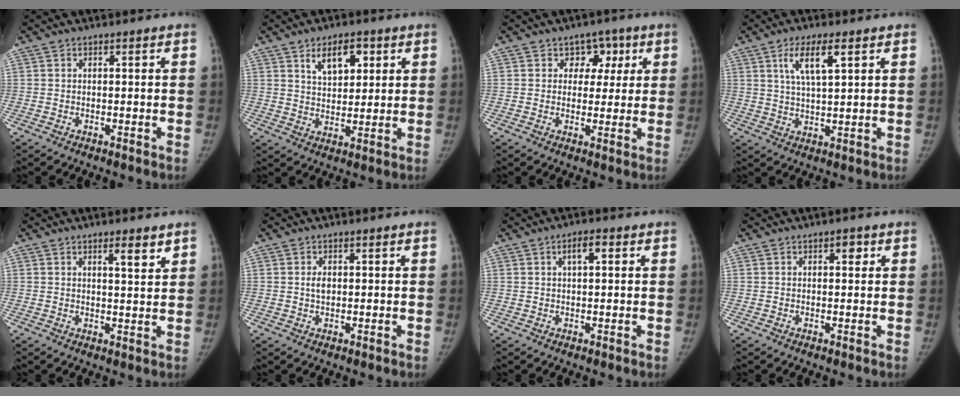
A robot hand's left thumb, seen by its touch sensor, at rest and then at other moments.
{"total": 7.5, "force": [3.6, 4.2, 5.0], "torque": [-0.054, -0.020, 0.062]}
{"total": 5.3, "force": [2.0, 4.5, 1.9], "torque": [0.018, 0.000, 0.022]}
{"total": 7.0, "force": [3.3, 1.9, 5.9], "torque": [-0.106, -0.011, 0.064]}
{"total": 3.8, "force": [2.4, 0.7, 2.8], "torque": [-0.037, -0.018, 0.037]}
{"total": 1.9, "force": [0.3, 1.2, 1.4], "torque": [-0.020, 0.001, 0.006]}
{"total": 3.1, "force": [1.1, 1.2, 2.6], "torque": [-0.040, 0.009, 0.018]}
{"total": 1.6, "force": [0.7, 0.9, 1.2], "torque": [-0.006, 0.002, 0.008]}